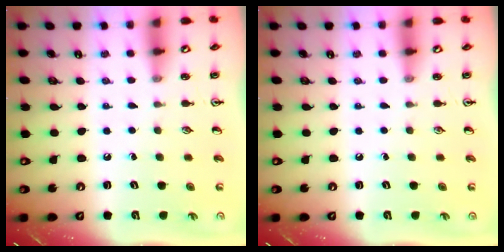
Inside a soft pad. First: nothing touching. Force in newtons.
{"total": 0.0}